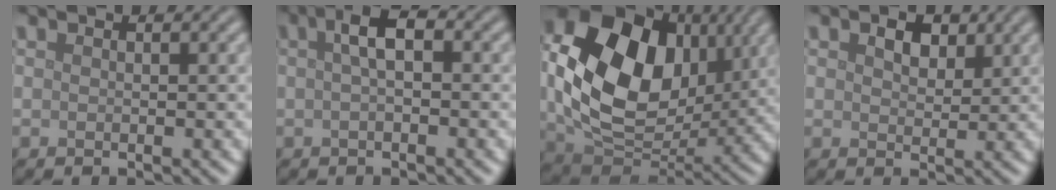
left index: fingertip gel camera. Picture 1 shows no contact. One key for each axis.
{"total": 2.9, "fx": 0.5, "fy": 1.0, "fz": 2.7, "tx": -0.047, "ty": 0.011, "tz": 0.002}
{"total": 14.8, "fx": 2.6, "fy": 10.7, "fz": 9.8, "tx": -0.198, "ty": 0.001, "tz": 0.049}
{"total": 2.2, "fx": 1.1, "fy": 1.4, "fz": 1.2, "tx": -0.022, "ty": 0.001, "tz": 0.015}